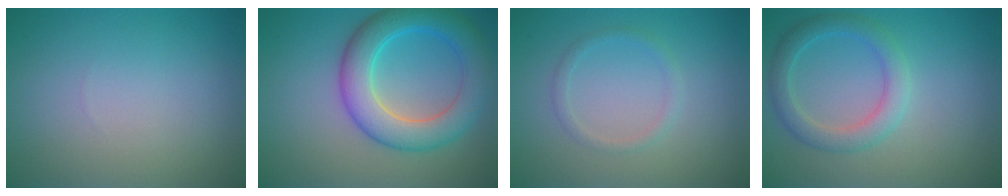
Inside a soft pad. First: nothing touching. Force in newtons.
{"total": 6.8, "press": 6.8, "slide": 0.0}
{"total": 1.2, "press": 1.2, "slide": 0.1}
{"total": 3.2, "press": 3.2, "slide": 0.2}